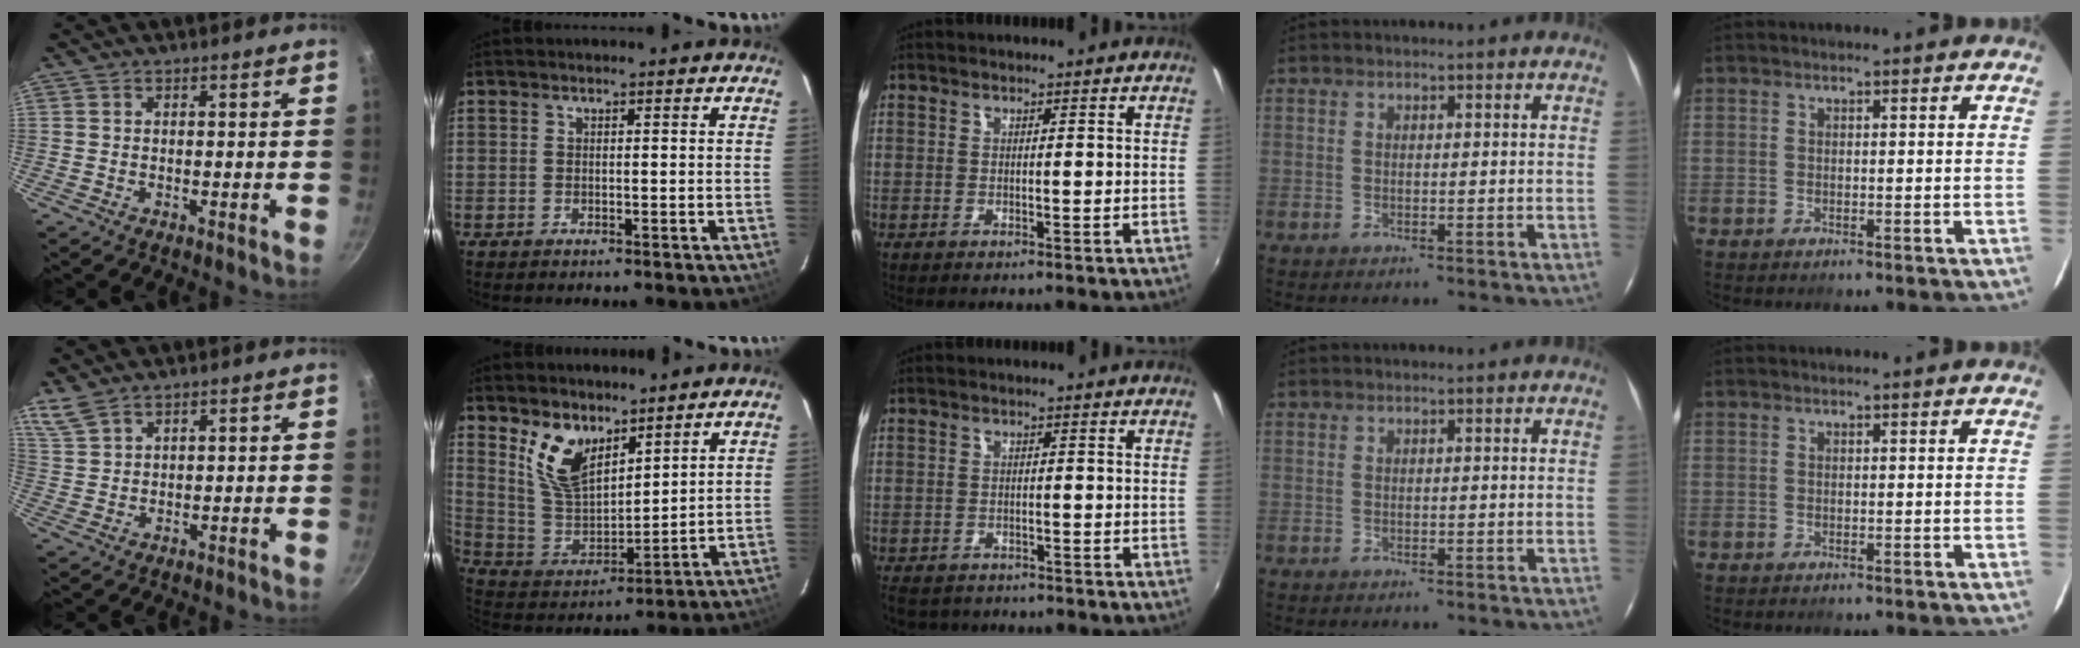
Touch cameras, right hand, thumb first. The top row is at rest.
{"thumb": {"total": 4.1, "force": [3.4, 1.3, 1.7], "torque": [-0.037, -0.007, 0.080]}, "index": {"total": 11.2, "force": [7.2, 5.5, 6.5], "torque": [-0.130, 0.000, 0.153]}, "middle": {"total": 5.3, "force": [-4.5, 2.4, 1.4], "torque": [-0.039, -0.013, -0.070]}}